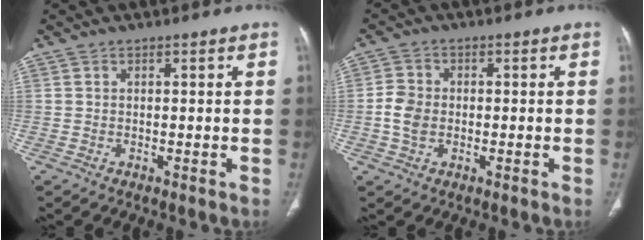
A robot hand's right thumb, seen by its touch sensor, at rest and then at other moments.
{"total": 4.6, "force": [-0.7, 3.5, 2.9], "torque": [-0.056, 0.008, -0.017]}